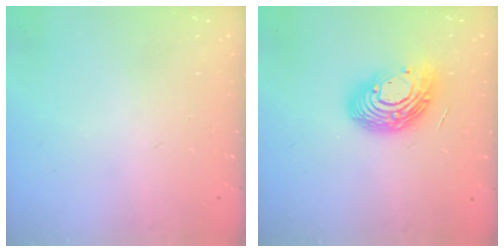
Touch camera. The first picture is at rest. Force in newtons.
{"total": 14.2, "press": 14.2, "slide": 1.1}